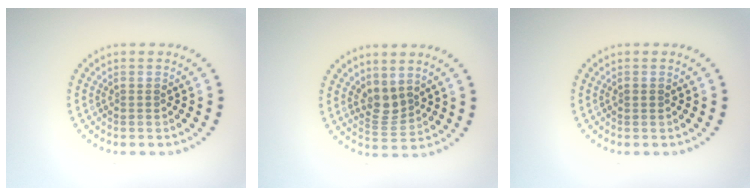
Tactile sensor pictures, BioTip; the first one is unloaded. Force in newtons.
{"total": 2.3, "press": 1.8, "slide": 1.4}
{"total": 0.7, "press": 0.7, "slide": 0.0}